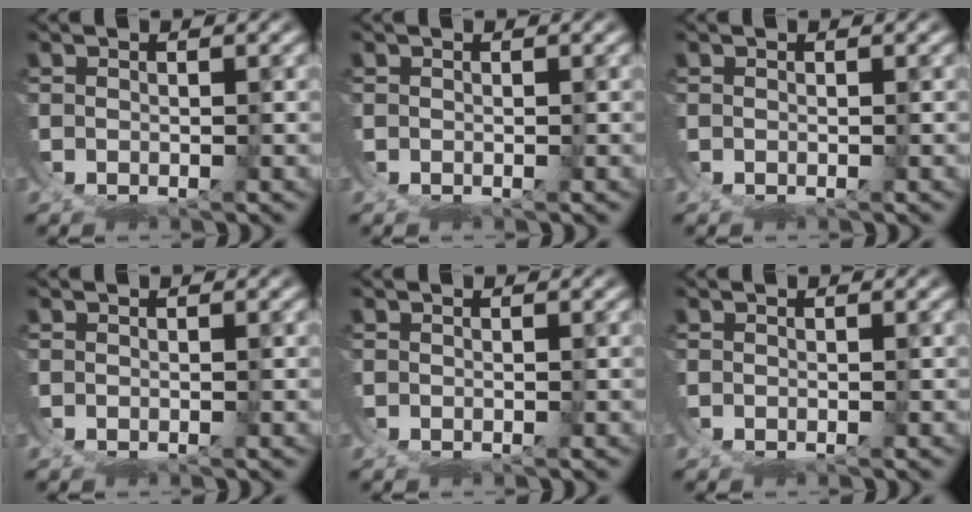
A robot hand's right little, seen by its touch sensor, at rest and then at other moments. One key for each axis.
{"total": 0.0}
{"total": 0.0}
{"total": 0.0}
{"total": 0.0}
{"total": 0.0}